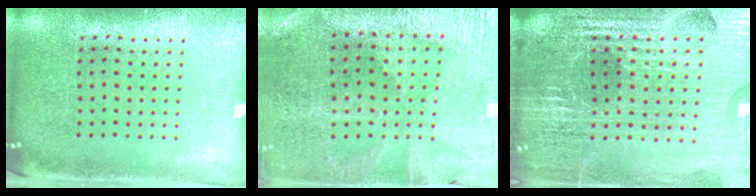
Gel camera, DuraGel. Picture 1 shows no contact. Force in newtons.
{"total": 1.4, "press": 1.3, "slide": 0.4}
{"total": 5.8, "press": 5.2, "slide": 2.5}